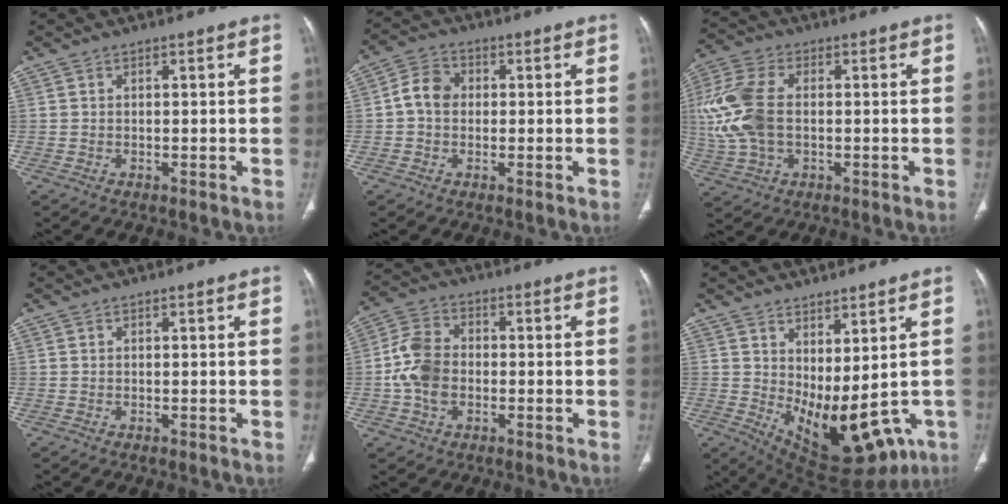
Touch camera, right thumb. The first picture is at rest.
{"total": 5.6, "force": [0.1, 4.6, 3.3], "torque": [-0.049, 0.015, -0.009]}
{"total": 13.1, "force": [0.2, 8.1, 10.3], "torque": [-0.242, 0.014, 0.006]}
{"total": 0.0}
{"total": 9.0, "force": [-1.3, 6.6, 6.0], "torque": [-0.112, 0.019, -0.033]}
{"total": 14.7, "force": [-0.2, 7.4, 12.7], "torque": [-0.170, -0.021, 0.033]}